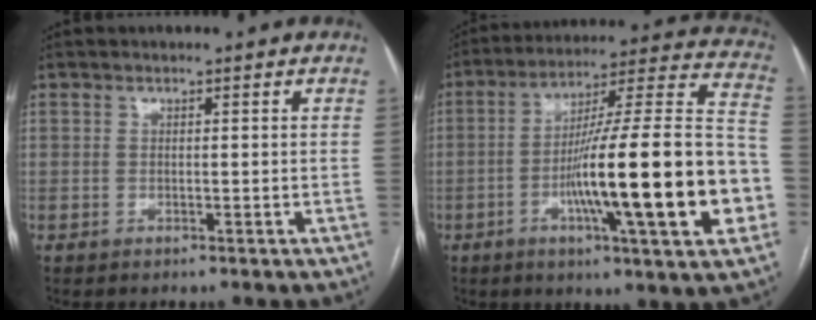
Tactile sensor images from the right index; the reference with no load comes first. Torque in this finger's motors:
{"motor_torque": [1.62, -0.52, 1.05, 0.21]}